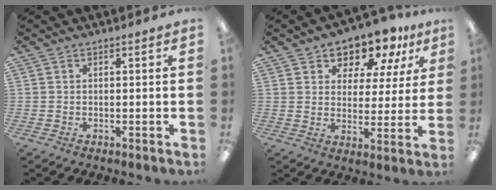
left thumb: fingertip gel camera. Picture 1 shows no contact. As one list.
[{"total": 10.1, "force": [8.6, 4.7, 2.3], "torque": [-0.051, -0.065, 0.161]}]